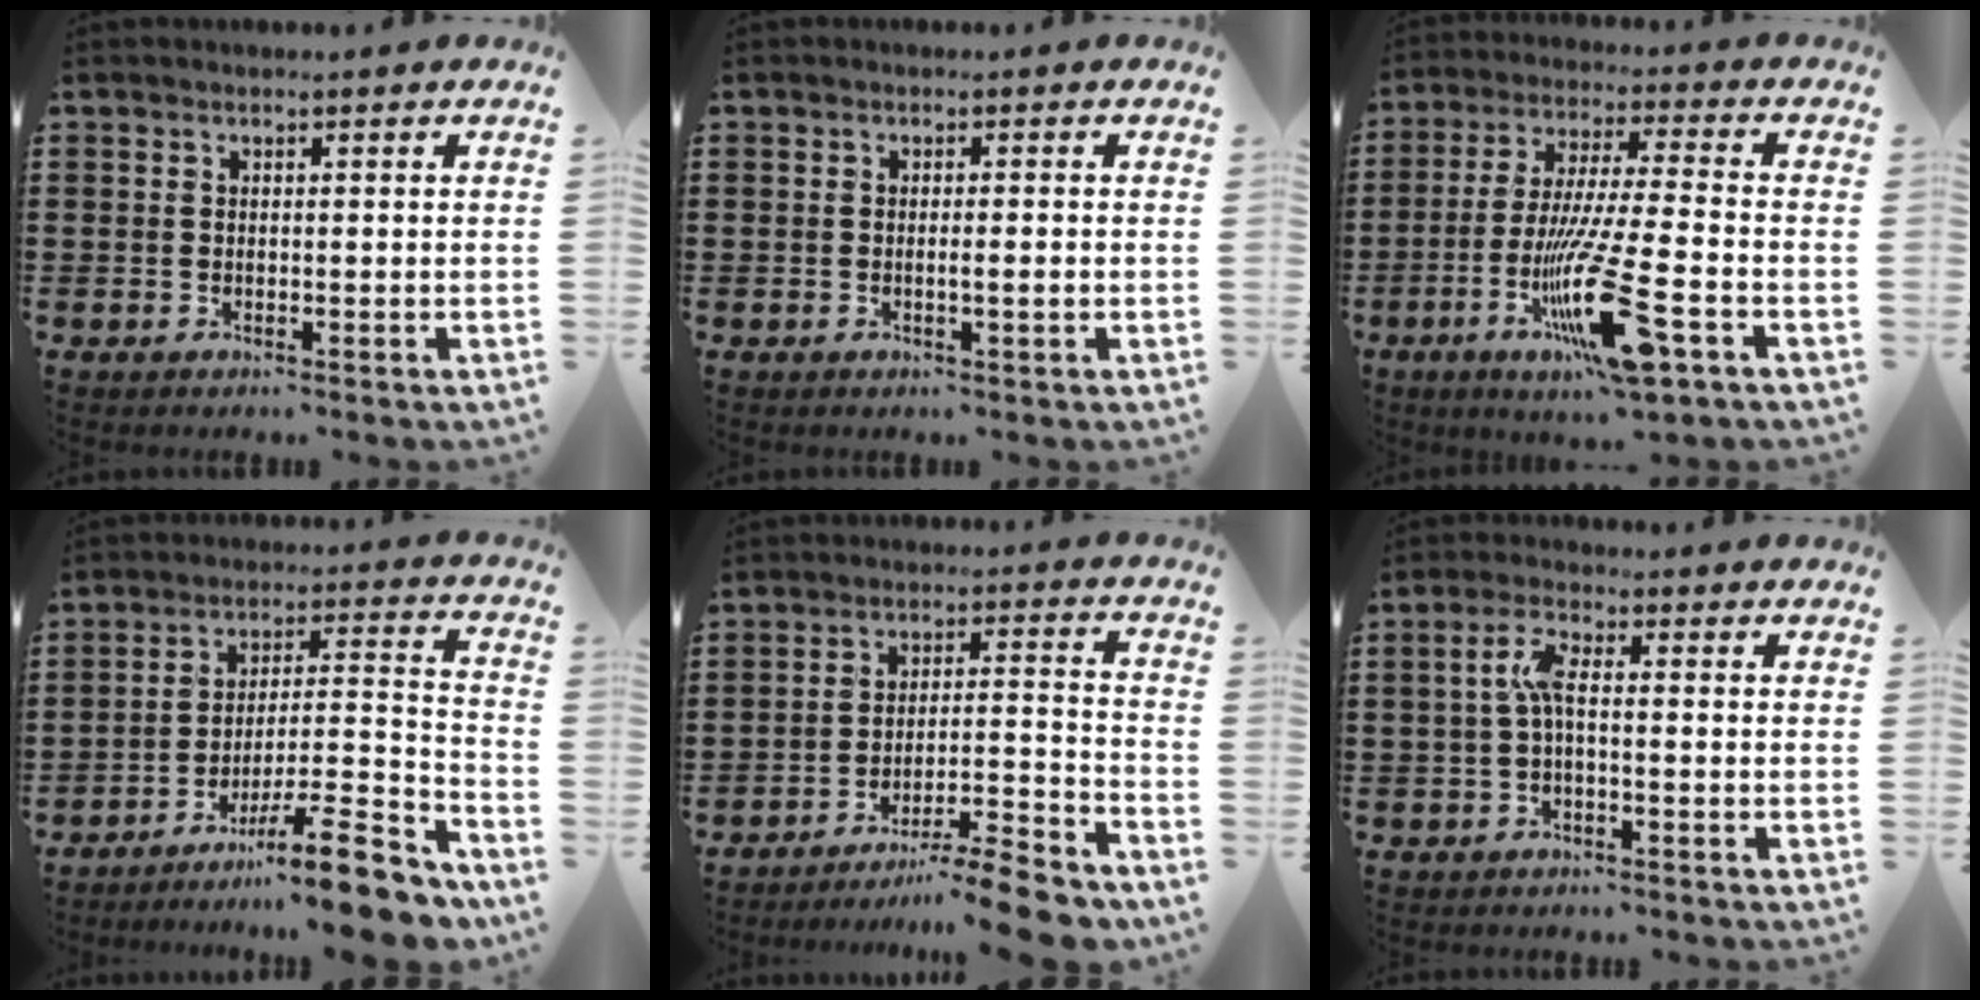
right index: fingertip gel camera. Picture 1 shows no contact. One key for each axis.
{"total": 1.6, "fx": -0.4, "fy": -0.1, "fz": 1.5, "tx": -0.024, "ty": -0.004, "tz": -0.008}
{"total": 16.1, "fx": -6.3, "fy": 1.8, "fz": 14.7, "tx": -0.296, "ty": -0.011, "tz": -0.113}
{"total": 12.3, "fx": -9.6, "fy": 1.6, "fz": 7.5, "tx": -0.093, "ty": 0.026, "tz": -0.178}
{"total": 8.8, "fx": -7.8, "fy": 0.1, "fz": 4.1, "tx": -0.053, "ty": 0.009, "tz": -0.150}
{"total": 3.9, "fx": -0.3, "fy": 1.0, "fz": 3.8, "tx": -0.080, "ty": 0.004, "tz": -0.010}